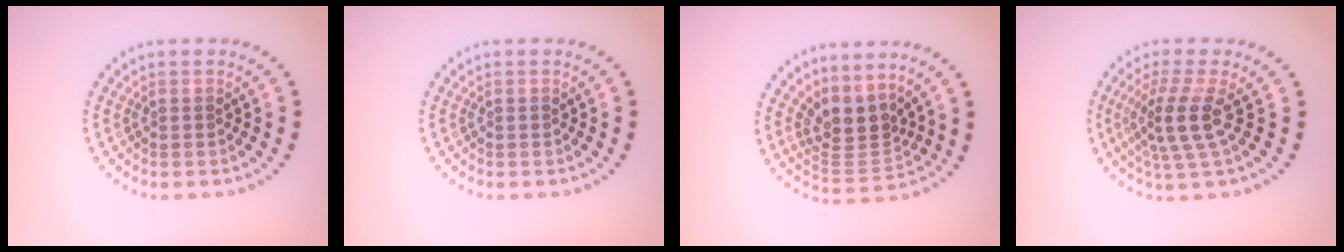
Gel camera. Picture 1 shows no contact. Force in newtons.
{"total": 0.0}
{"total": 3.4, "press": 2.5, "slide": 2.2}
{"total": 3.7, "press": 2.7, "slide": 2.5}